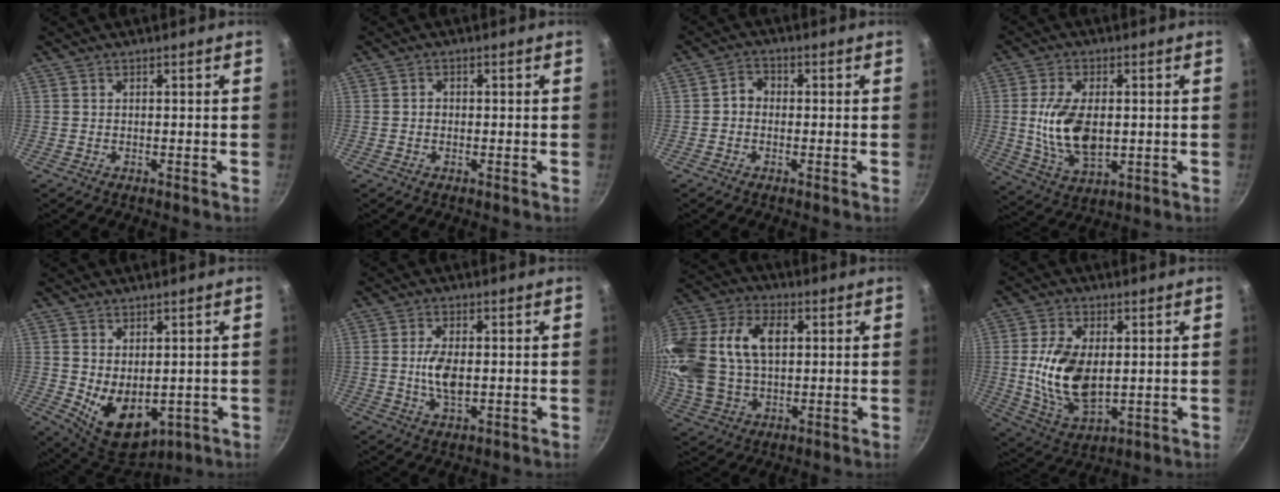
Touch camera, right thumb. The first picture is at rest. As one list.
[{"total": 1.3, "force": [-0.2, 1.1, 0.6], "torque": [-0.009, 0.005, -0.005]}, {"total": 2.9, "force": [-0.5, 2.4, 1.4], "torque": [-0.011, 0.014, -0.017]}, {"total": 12.7, "force": [0.2, 7.1, 10.5], "torque": [-0.191, -0.006, 0.009]}, {"total": 10.3, "force": [-0.5, 6.9, 7.7], "torque": [-0.097, -0.022, 0.017]}, {"total": 6.4, "force": [-0.1, 3.3, 5.5], "torque": [-0.105, -0.002, 0.000]}, {"total": 22.7, "force": [4.3, 15.0, 16.5], "torque": [-0.341, 0.019, 0.076]}, {"total": 14.3, "force": [0.8, 8.3, 11.6], "torque": [-0.208, -0.011, 0.023]}]